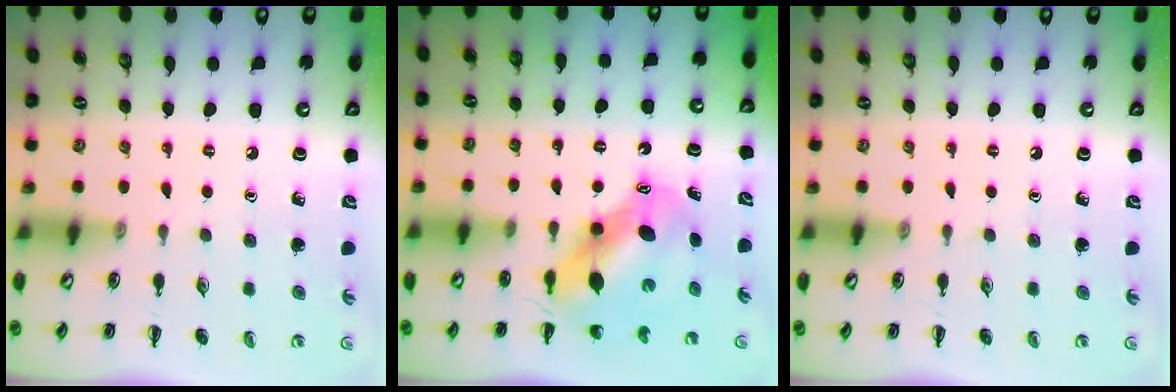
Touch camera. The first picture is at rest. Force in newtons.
{"total": 6.9, "press": 6.7, "slide": 1.3}
{"total": 0.0}